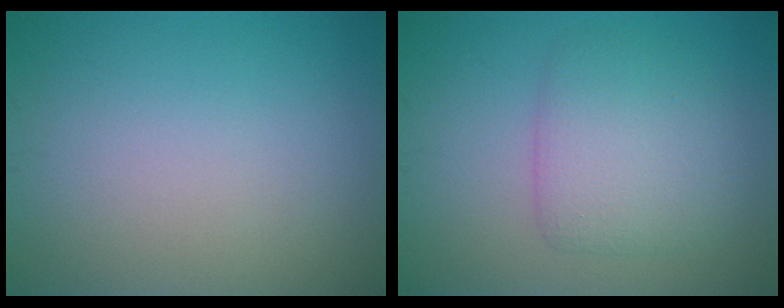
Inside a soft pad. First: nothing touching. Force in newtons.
{"total": 4.2, "press": 4.2, "slide": 0.3}